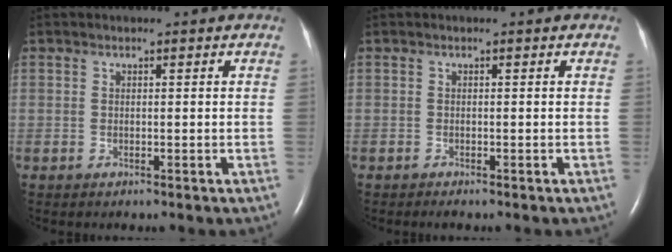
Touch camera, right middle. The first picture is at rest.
{"total": 0.0}